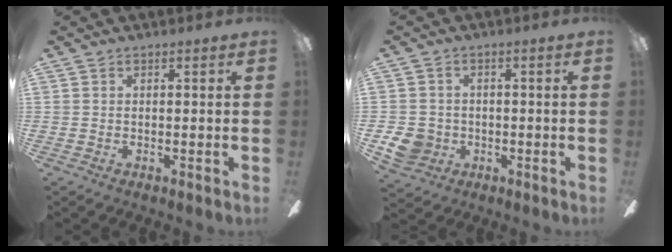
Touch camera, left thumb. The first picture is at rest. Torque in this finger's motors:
{"motor_torque": [-0.08, 0.11, 0.08, -0.08, 0.00]}